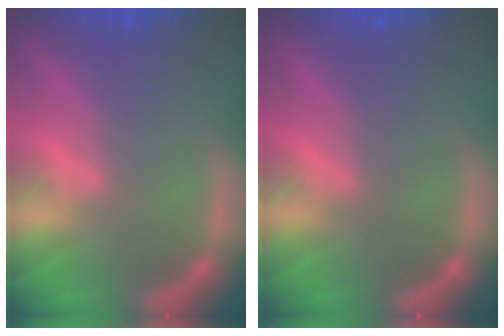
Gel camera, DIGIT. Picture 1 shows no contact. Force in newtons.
{"total": 0.0}